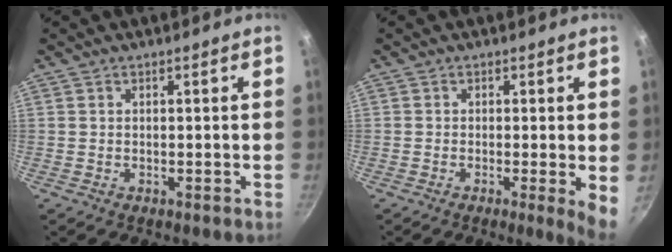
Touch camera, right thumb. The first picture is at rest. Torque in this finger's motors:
{"motor_torque": [-0.07, 0.33, -0.15, 0.15, 0.03]}